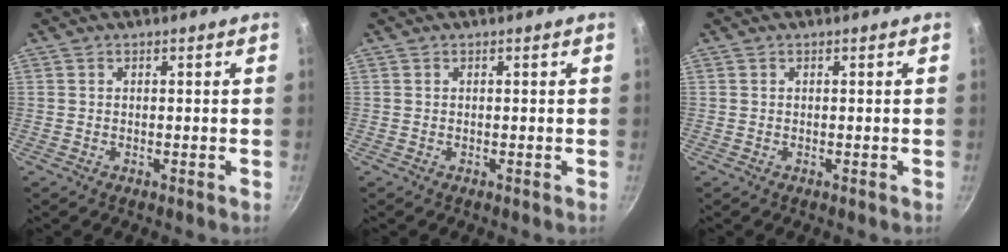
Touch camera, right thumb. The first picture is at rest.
{"total": 0.0}
{"total": 0.0}